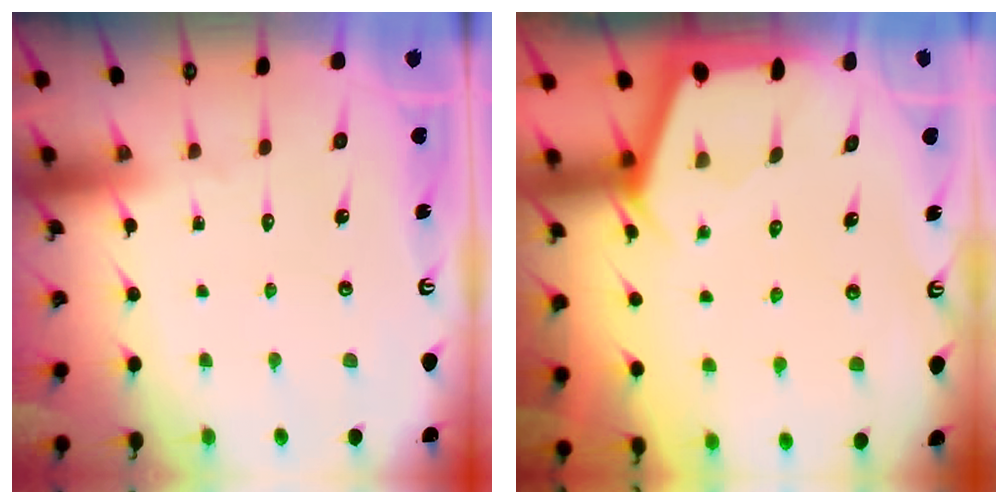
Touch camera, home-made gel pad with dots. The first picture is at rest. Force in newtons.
{"total": 2.3, "press": 2.3, "slide": 0.3}